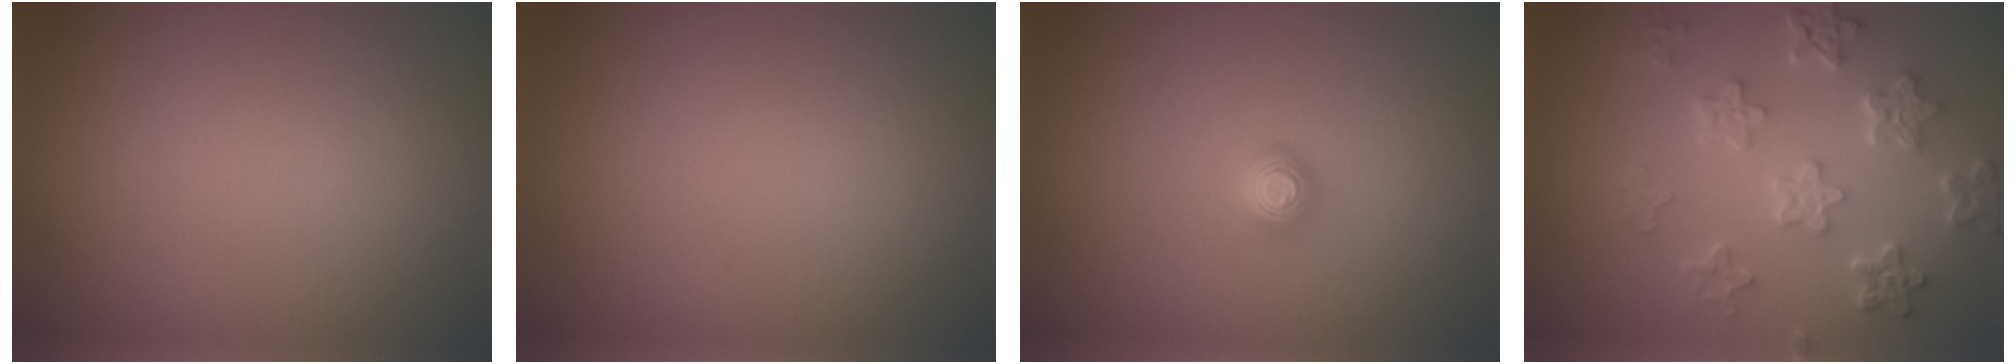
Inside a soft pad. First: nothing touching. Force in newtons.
{"total": 0.0}
{"total": 1.6, "press": 1.2, "slide": 1.0}
{"total": 5.7, "press": 4.2, "slide": 3.8}